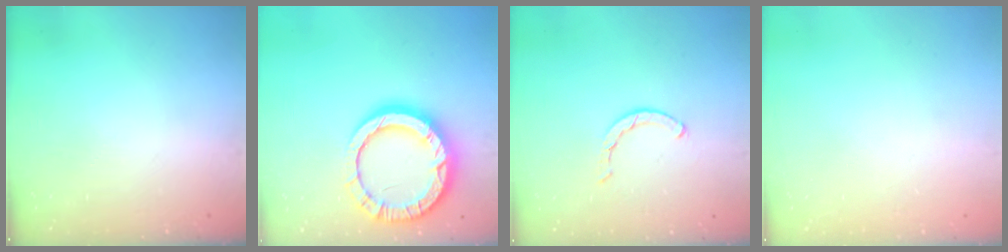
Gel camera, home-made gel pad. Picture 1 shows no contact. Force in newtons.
{"total": 17.2, "press": 17.1, "slide": 1.9}
{"total": 2.0, "press": 2.0, "slide": 0.2}
{"total": 2.5, "press": 2.5, "slide": 0.2}